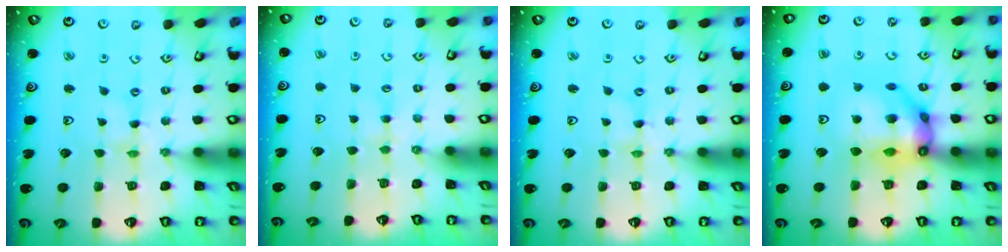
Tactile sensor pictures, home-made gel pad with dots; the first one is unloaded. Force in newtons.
{"total": 1.9, "press": 1.8, "slide": 0.3}
{"total": 1.4, "press": 1.4, "slide": 0.2}
{"total": 14.5, "press": 14.4, "slide": 1.3}